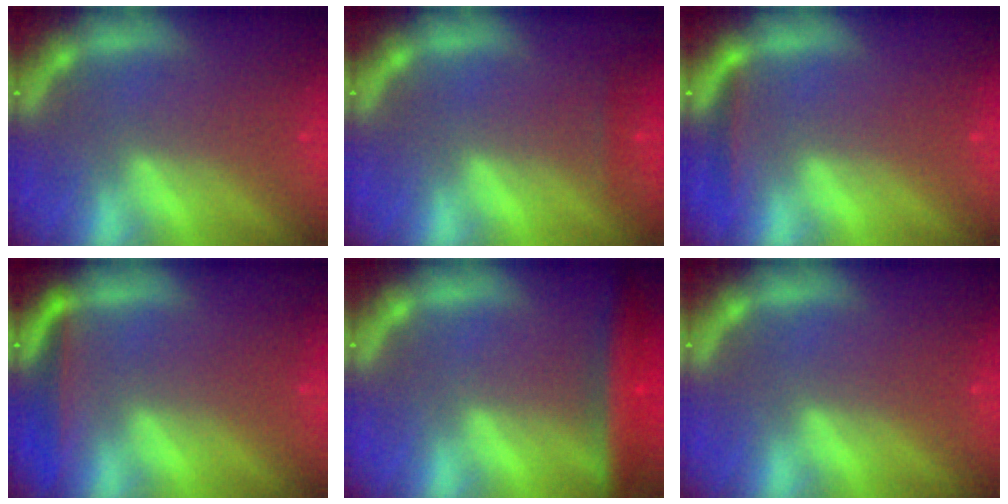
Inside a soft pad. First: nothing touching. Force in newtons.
{"total": 0.9}
{"total": 1.4}
{"total": 3.0}
{"total": 5.5}
{"total": 0.0}